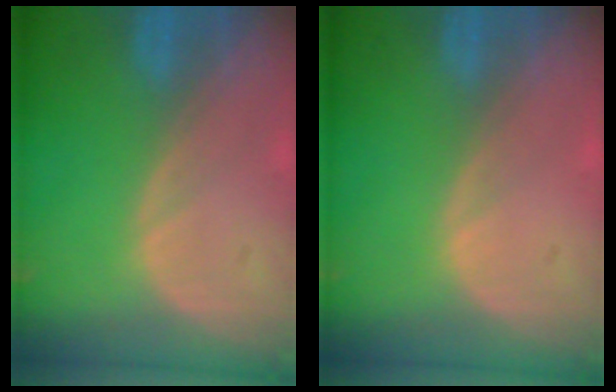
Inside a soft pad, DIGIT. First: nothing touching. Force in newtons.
{"total": 0.0}